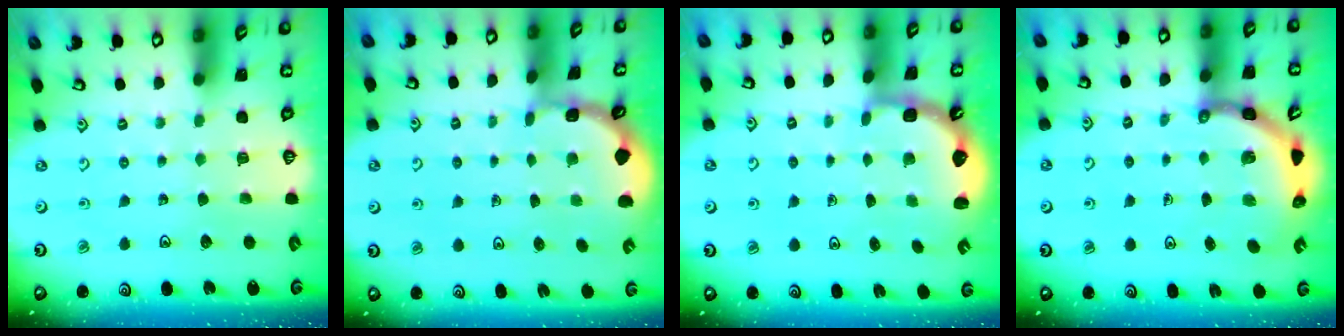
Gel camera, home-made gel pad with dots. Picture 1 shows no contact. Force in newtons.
{"total": 1.5, "press": 1.5, "slide": 0.1}
{"total": 2.4, "press": 2.0, "slide": 1.3}
{"total": 5.3, "press": 5.1, "slide": 1.5}